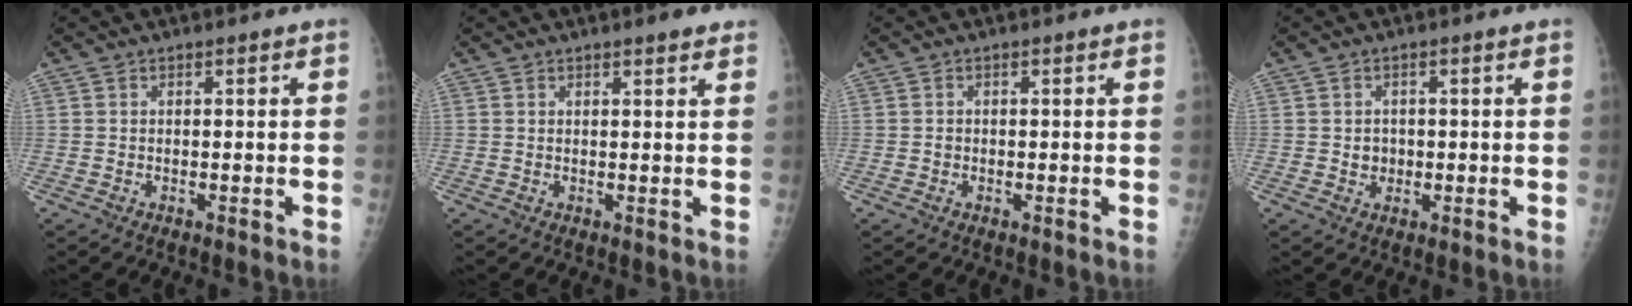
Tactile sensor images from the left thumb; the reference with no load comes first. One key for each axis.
{"total": 2.6, "fx": 1.9, "fy": 0.4, "fz": 1.7, "tx": -0.018, "ty": -0.005, "tz": 0.022}
{"total": 0.6, "fx": -0.1, "fy": 0.6, "fz": 0.2, "tx": 0.003, "ty": 0.004, "tz": -0.002}
{"total": 2.2, "fx": -0.2, "fy": 2.1, "fz": 0.8, "tx": 0.003, "ty": 0.005, "tz": 0.001}